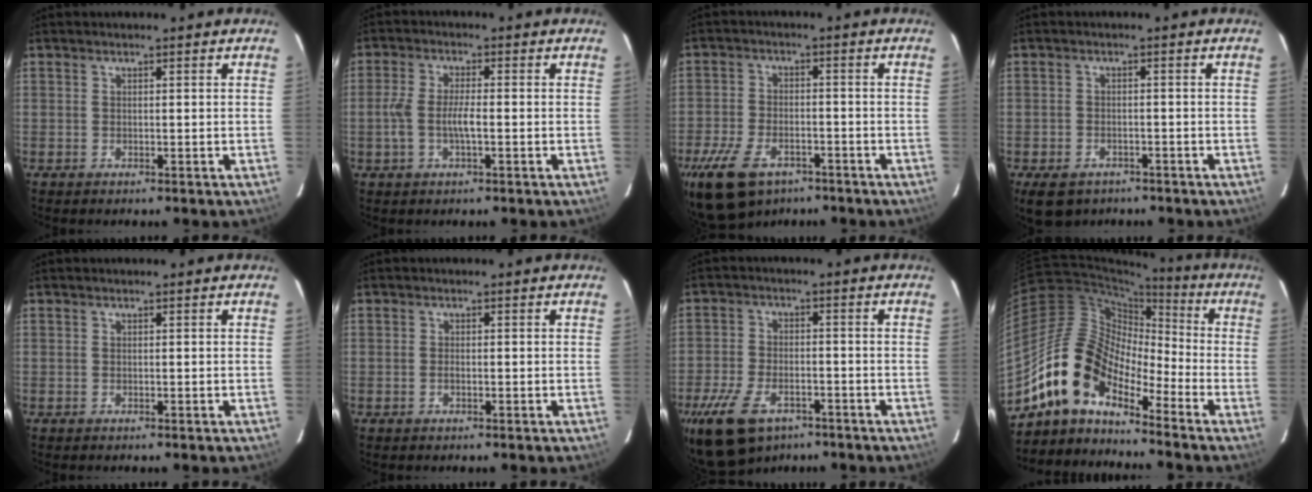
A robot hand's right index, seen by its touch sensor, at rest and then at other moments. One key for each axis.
{"total": 5.1, "fx": -1.2, "fy": 1.3, "fz": 4.8, "tx": -0.101, "ty": 0.003, "tz": -0.024}
{"total": 13.2, "fx": -8.4, "fy": 7.2, "fz": 7.1, "tx": -0.171, "ty": -0.017, "tz": -0.148}
{"total": 7.1, "fx": -4.7, "fy": 4.4, "fz": 2.9, "tx": -0.073, "ty": -0.007, "tz": -0.068}
{"total": 0.0}
{"total": 1.0, "fx": -0.4, "fy": 0.5, "fz": 0.7, "tx": -0.016, "ty": 0.002, "tz": -0.007}
{"total": 13.4, "fx": -8.5, "fy": 7.2, "fz": 7.4, "tx": -0.174, "ty": -0.016, "tz": -0.150}
{"total": 13.0, "fx": -9.9, "fy": 5.6, "fz": 6.4, "tx": -0.109, "ty": 0.020, "tz": -0.202}